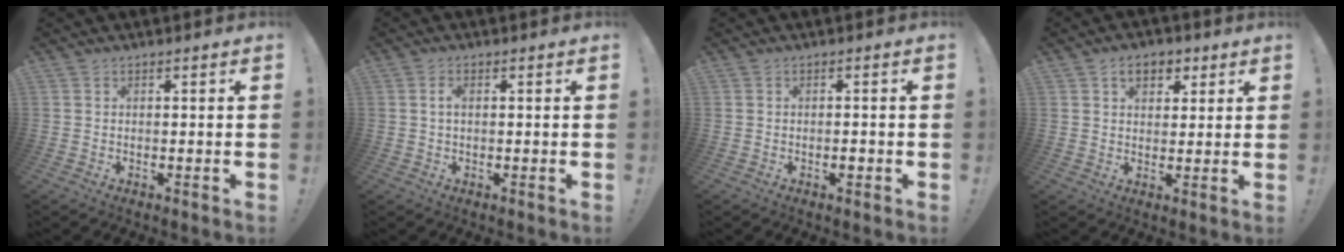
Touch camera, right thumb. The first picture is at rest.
{"total": 3.0, "force": [0.6, 1.2, 2.7], "torque": [-0.053, 0.005, 0.009]}
{"total": 1.2, "force": [-0.5, 0.7, 0.8], "torque": [-0.002, 0.000, -0.009]}
{"total": 6.3, "force": [3.0, 4.4, 3.4], "torque": [-0.044, -0.003, 0.052]}